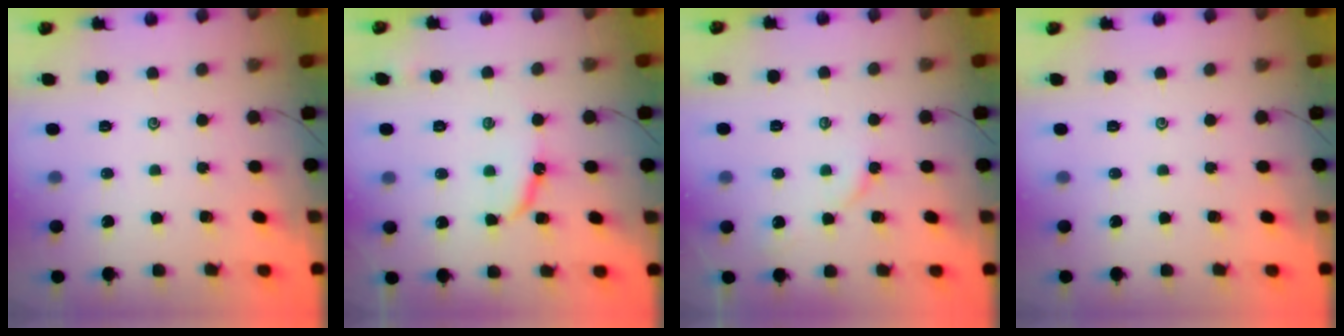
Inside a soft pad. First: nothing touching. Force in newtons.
{"total": 7.6, "press": 7.6, "slide": 0.6}
{"total": 4.1, "press": 4.0, "slide": 0.5}
{"total": 0.0}